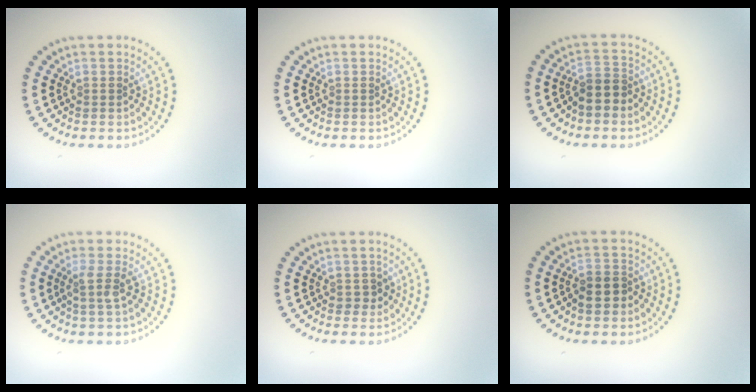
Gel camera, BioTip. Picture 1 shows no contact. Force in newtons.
{"total": 0.0}
{"total": 2.6, "press": 2.3, "slide": 1.3}
{"total": 1.8, "press": 1.3, "slide": 1.2}
{"total": 1.1, "press": 1.0, "slide": 0.5}
{"total": 2.6, "press": 2.4, "slide": 1.0}